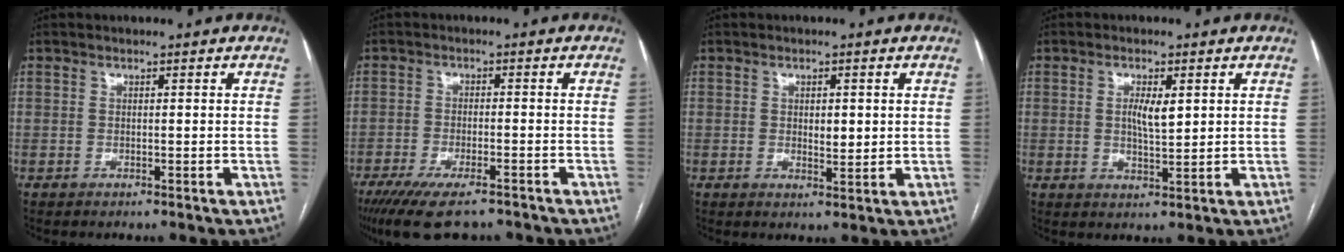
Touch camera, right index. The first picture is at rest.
{"total": 11.1, "force": [-8.4, 2.6, 6.7], "torque": [-0.104, -0.018, -0.132]}
{"total": 2.8, "force": [0.4, 1.2, 2.6], "torque": [-0.040, -0.004, 0.008]}
{"total": 4.1, "force": [1.1, 0.9, 3.8], "torque": [-0.068, -0.004, 0.019]}